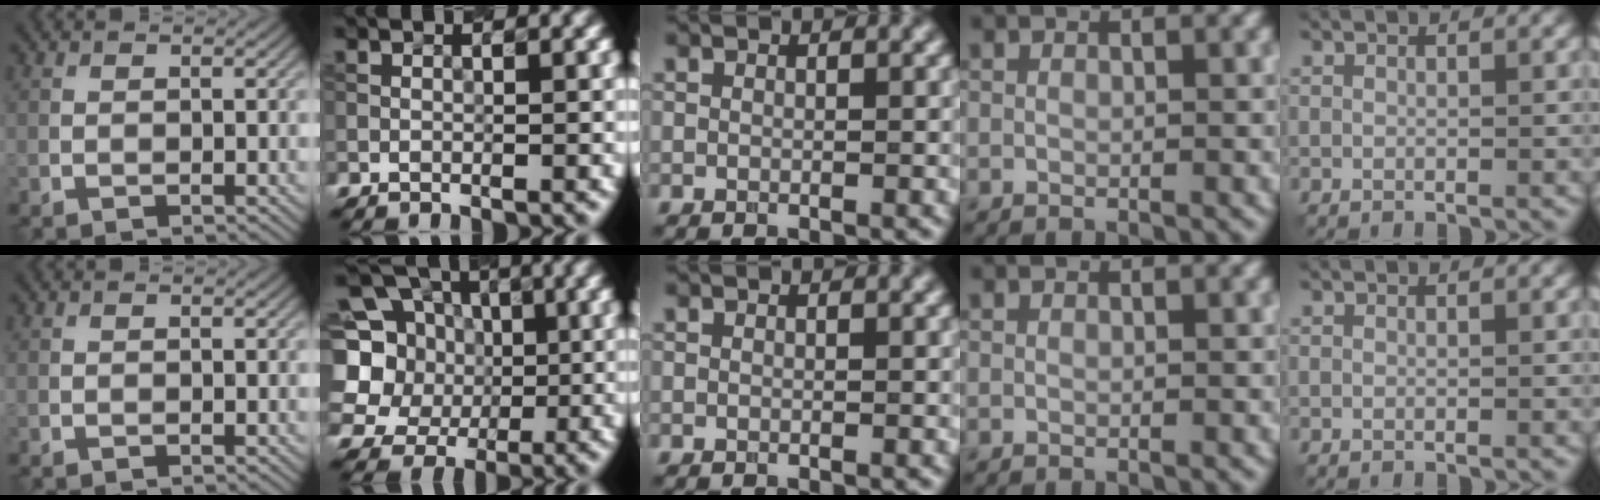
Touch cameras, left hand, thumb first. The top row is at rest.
{"index": {"total": 10.1, "force": [1.7, 9.0, 4.2], "torque": [-0.117, 0.031, 0.000]}}